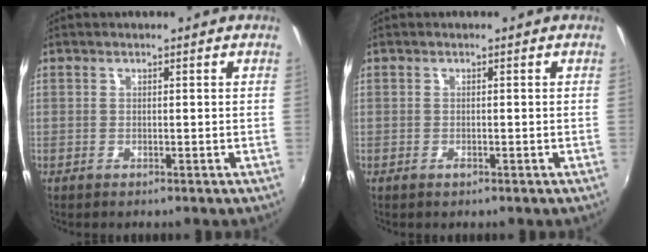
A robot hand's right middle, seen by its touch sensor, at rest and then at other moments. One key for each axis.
{"total": 0.7, "fx": -0.5, "fy": 0.4, "fz": 0.4, "tx": -0.005, "ty": -0.002, "tz": -0.009}